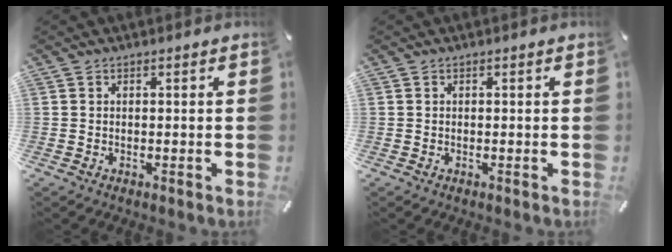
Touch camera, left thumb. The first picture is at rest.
{"total": 0.0}